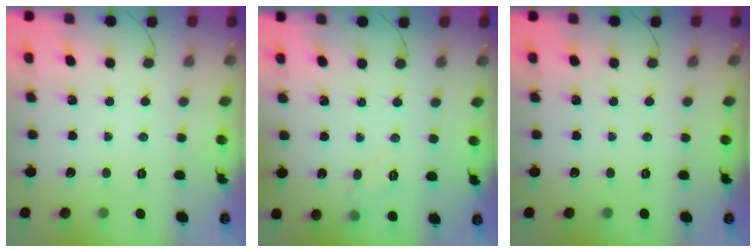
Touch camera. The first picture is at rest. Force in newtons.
{"total": 7.8, "press": 7.7, "slide": 1.3}
{"total": 0.0}